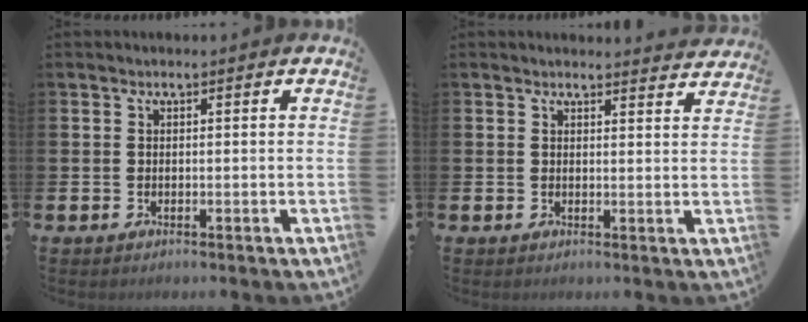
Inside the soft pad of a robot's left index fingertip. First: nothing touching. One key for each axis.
{"total": 2.3, "fx": 2.3, "fy": 0.2, "fz": -0.1, "tx": 0.005, "ty": -0.016, "tz": 0.040}